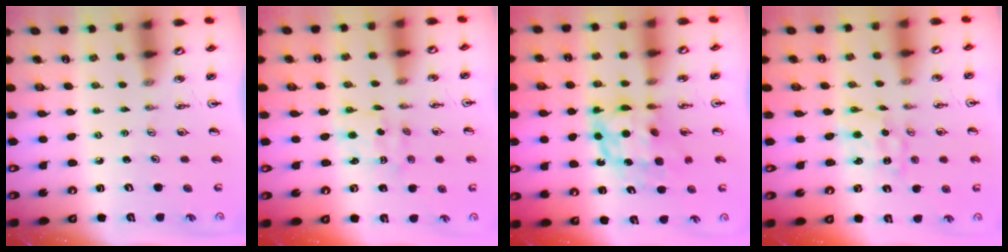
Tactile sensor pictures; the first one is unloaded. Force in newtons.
{"total": 2.3, "press": 2.3, "slide": 0.1}
{"total": 9.0, "press": 9.0, "slide": 1.0}
{"total": 1.4, "press": 1.4, "slide": 0.0}